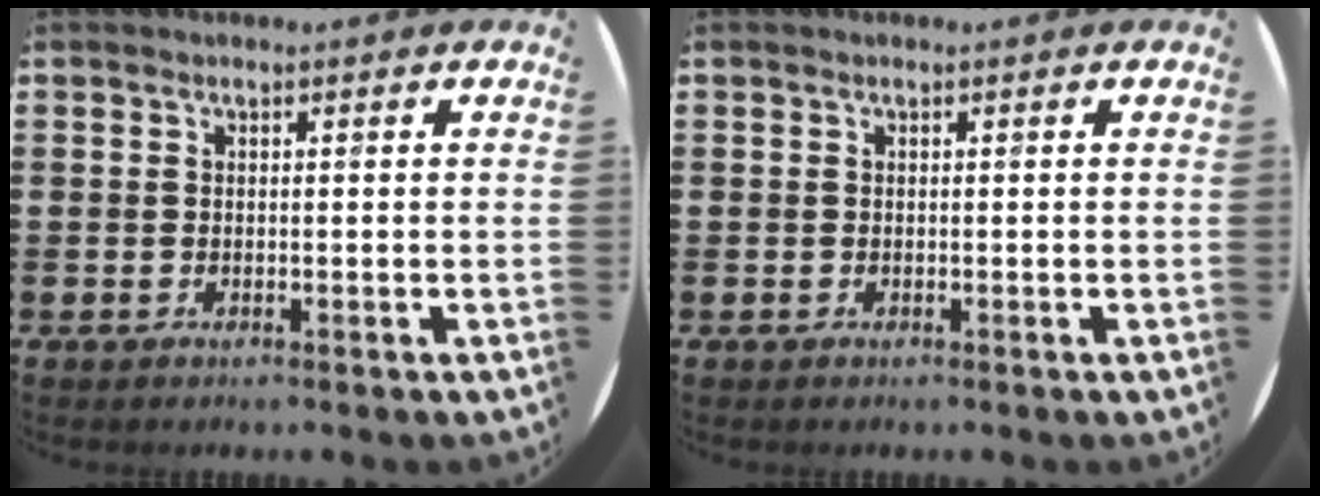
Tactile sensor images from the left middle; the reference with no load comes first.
{"total": 0.0}